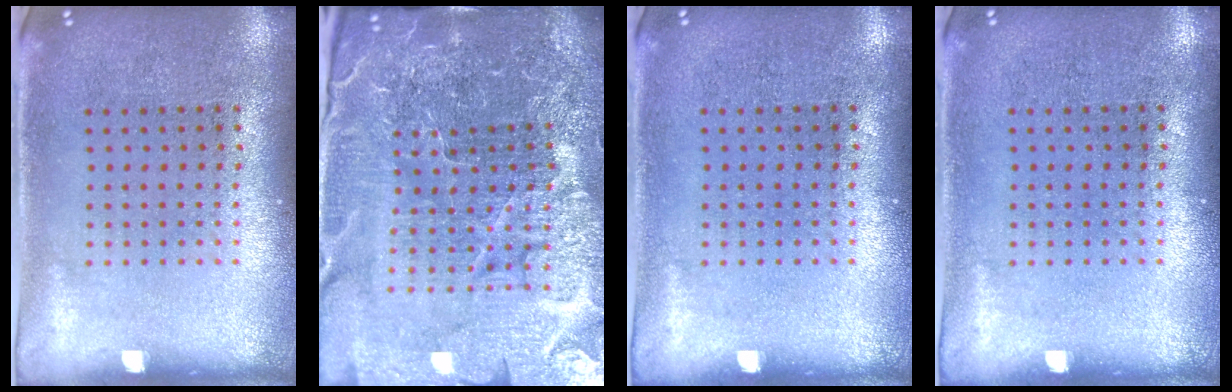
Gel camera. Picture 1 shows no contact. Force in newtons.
{"total": 6.7, "press": 5.9, "slide": 3.1}
{"total": 0.0}
{"total": 0.0}